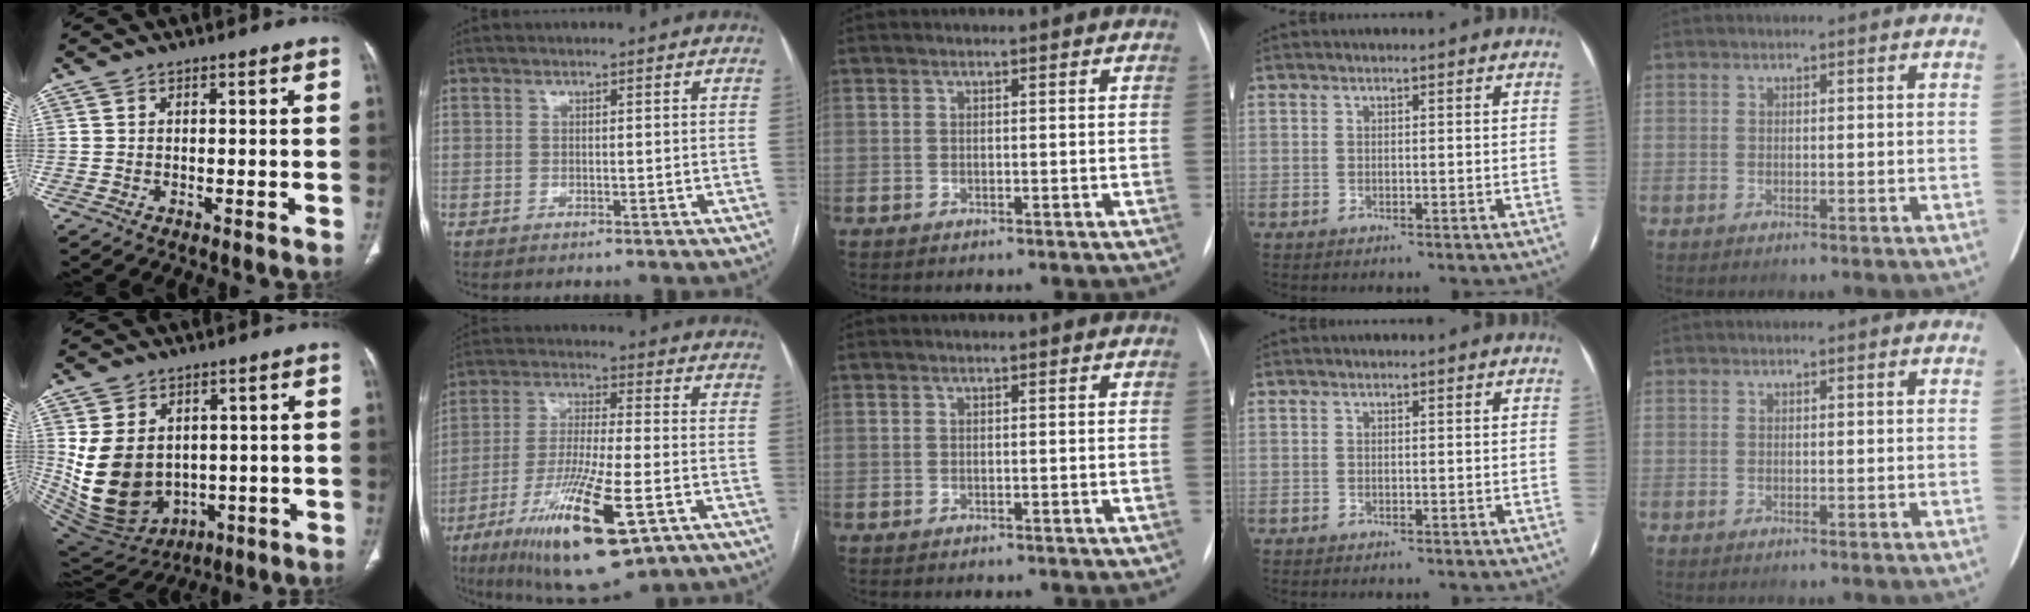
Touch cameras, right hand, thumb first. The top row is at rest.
{"thumb": {"total": 16.2, "force": [0.4, 12.5, 10.4], "torque": [-0.176, -0.009, 0.049]}, "index": {"total": 18.3, "force": [-8.4, 3.4, 15.8], "torque": [-0.300, -0.034, -0.136]}}